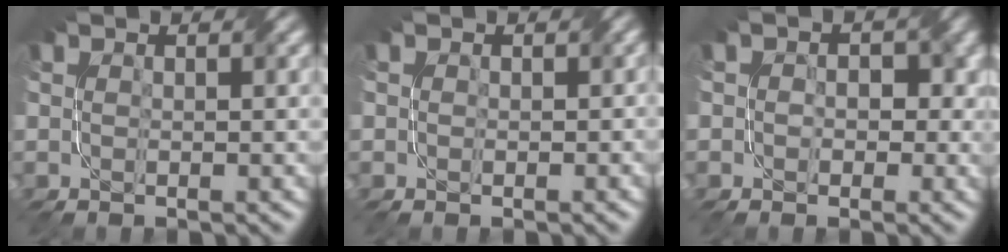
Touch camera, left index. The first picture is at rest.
{"total": 0.6, "force": [0.2, 0.6, 0.2], "torque": [-0.002, -0.004, -0.002]}
{"total": 3.6, "force": [0.5, 2.9, 2.1], "torque": [-0.004, 0.006, -0.008]}